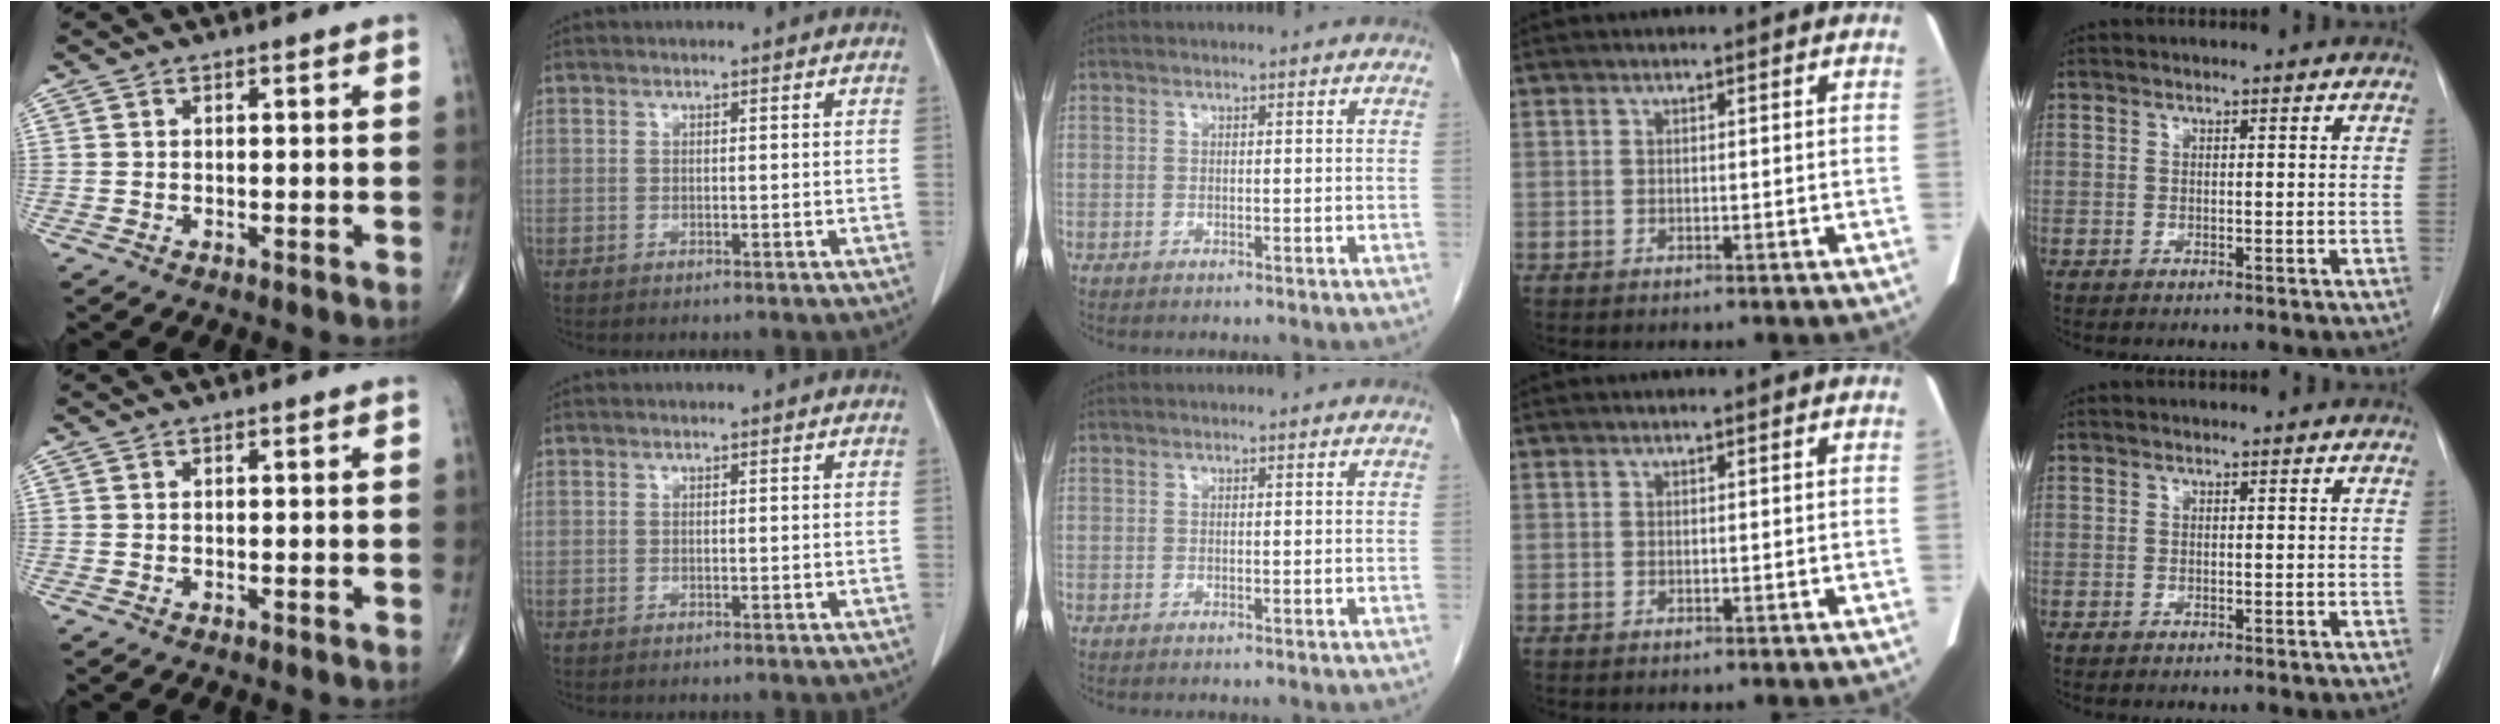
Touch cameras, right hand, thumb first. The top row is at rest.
{}